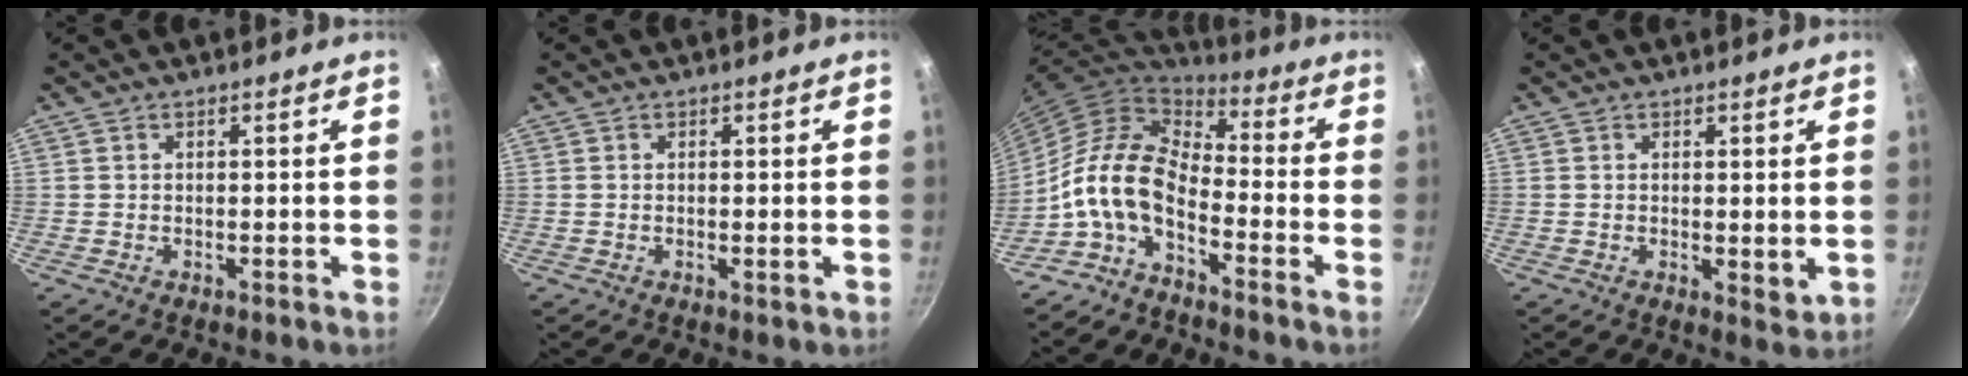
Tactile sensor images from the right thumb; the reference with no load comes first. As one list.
[{"total": 0.9, "force": [-0.1, 0.2, 0.9], "torque": [-0.015, -0.001, -0.003]}, {"total": 13.3, "force": [-5.0, 6.9, 10.2], "torque": [-0.185, 0.054, -0.117]}, {"total": 3.0, "force": [0.3, 1.3, 2.7], "torque": [-0.041, -0.009, 0.006]}]